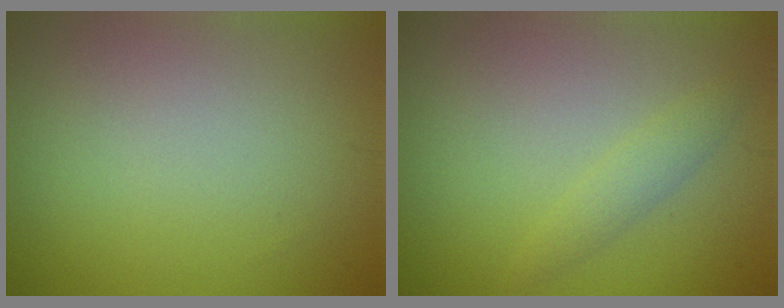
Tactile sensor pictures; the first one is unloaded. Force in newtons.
{"total": 1.5, "press": 1.5, "slide": 0.1}